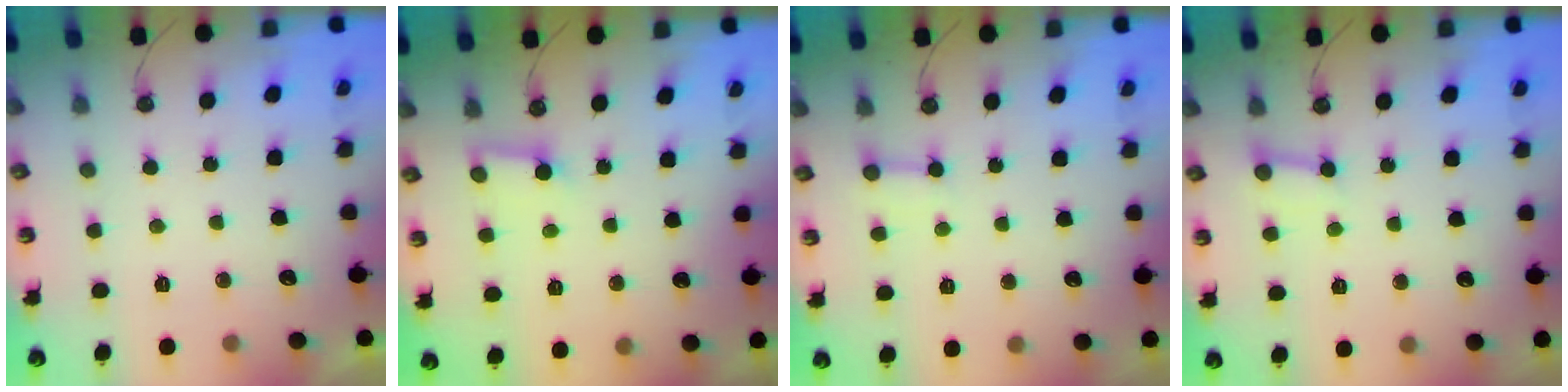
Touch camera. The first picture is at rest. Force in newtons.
{"total": 2.8, "press": 2.8, "slide": 0.1}
{"total": 2.5, "press": 2.5, "slide": 0.4}
{"total": 2.5, "press": 2.5, "slide": 0.1}